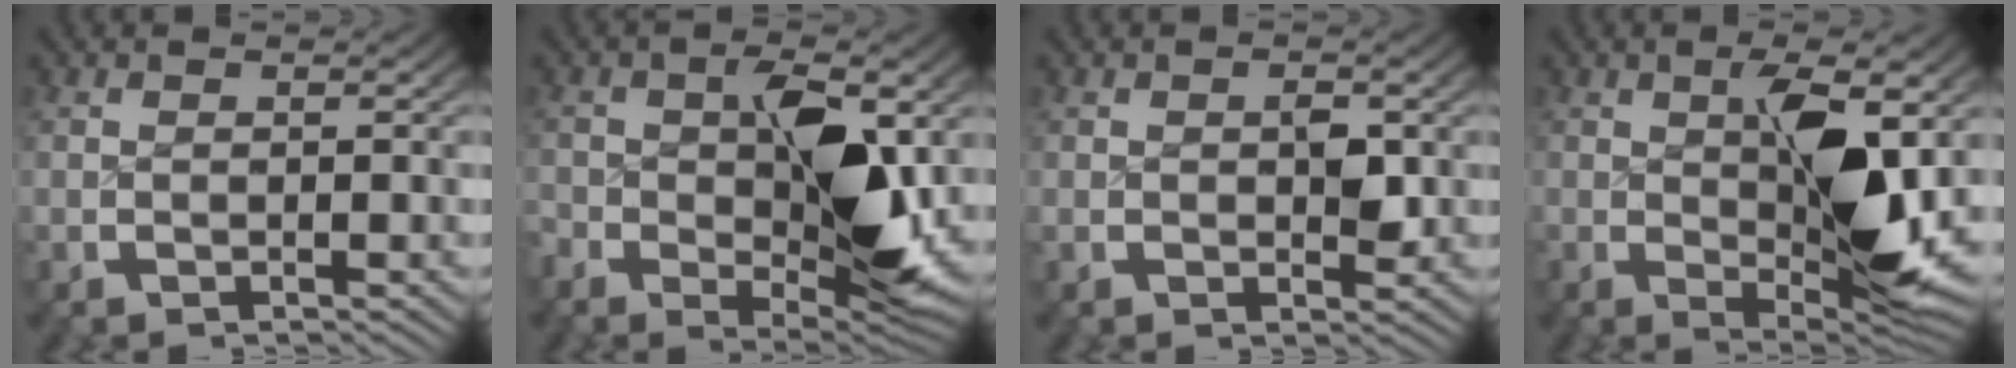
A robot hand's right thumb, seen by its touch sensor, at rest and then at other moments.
{"total": 9.4, "force": [-0.8, 5.0, 7.9], "torque": [-0.127, -0.029, 0.001]}
{"total": 2.0, "force": [0.2, 1.1, 1.6], "torque": [-0.025, -0.011, 0.011]}
{"total": 9.2, "force": [-0.2, 3.8, 8.4], "torque": [-0.142, -0.023, 0.012]}